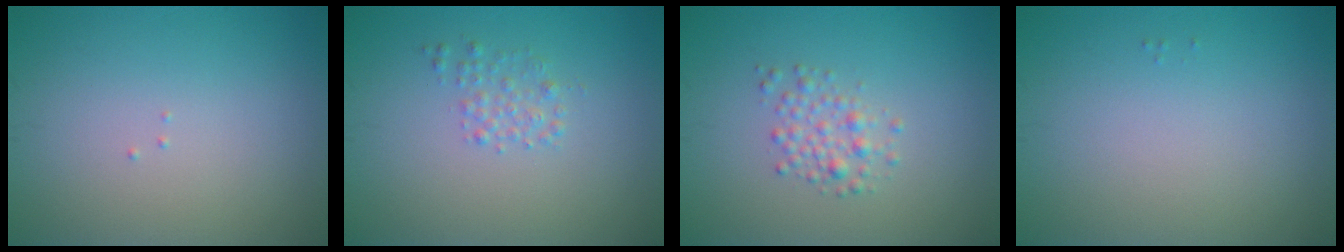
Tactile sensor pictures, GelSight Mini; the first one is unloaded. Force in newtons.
{"total": 1.4, "press": 1.4, "slide": 0.1}
{"total": 1.9, "press": 1.9, "slide": 0.0}
{"total": 0.0}